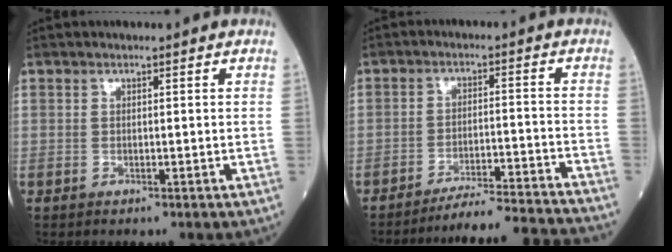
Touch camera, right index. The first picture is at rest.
{"total": 13.6, "force": [-13.2, -2.2, 2.7], "torque": [-0.018, -0.009, -0.193]}